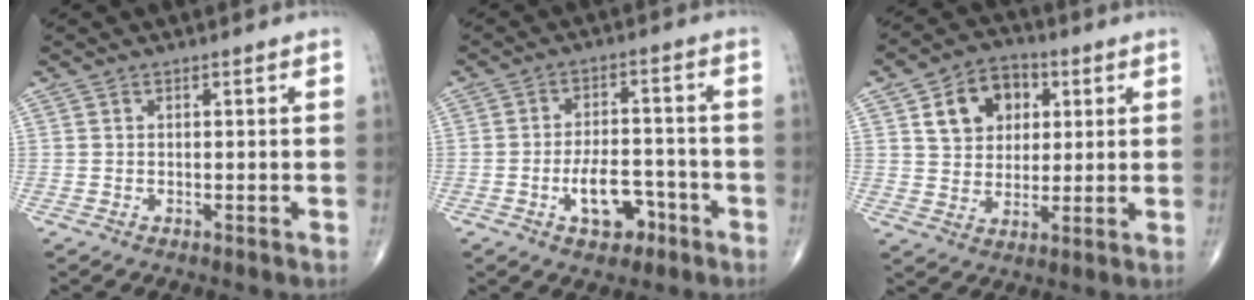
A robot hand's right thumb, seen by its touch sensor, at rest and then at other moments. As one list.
[{"total": 7.9, "force": [-3.7, 4.4, 5.5], "torque": [-0.063, 0.031, -0.057]}, {"total": 11.1, "force": [3.7, 8.5, 6.1], "torque": [-0.056, -0.004, 0.061]}]